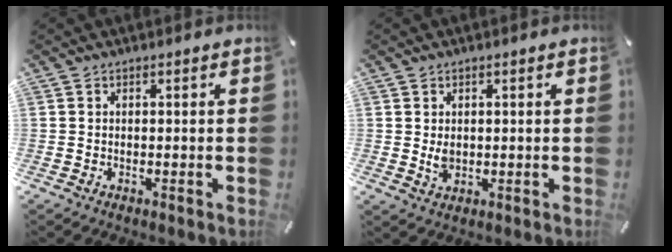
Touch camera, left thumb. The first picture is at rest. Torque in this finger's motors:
{"motor_torque": [0.62, 0.79, 0.25, -0.30, 0.13]}